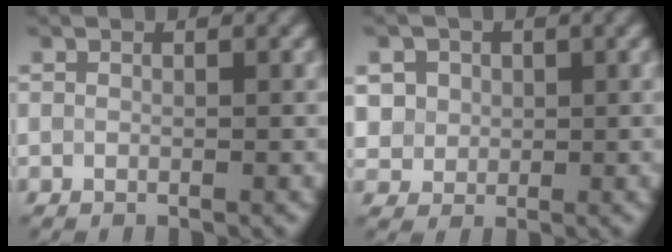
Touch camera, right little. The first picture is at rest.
{"total": 4.1, "force": [1.7, 3.4, 1.3], "torque": [-0.031, 0.011, 0.033]}